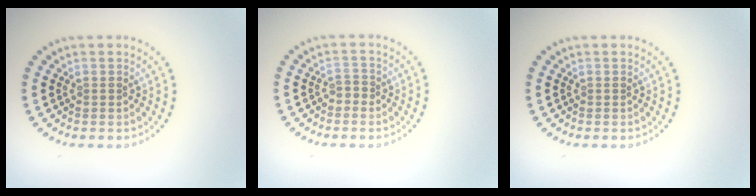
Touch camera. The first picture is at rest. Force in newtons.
{"total": 0.9, "press": 0.8, "slide": 0.5}
{"total": 0.0}